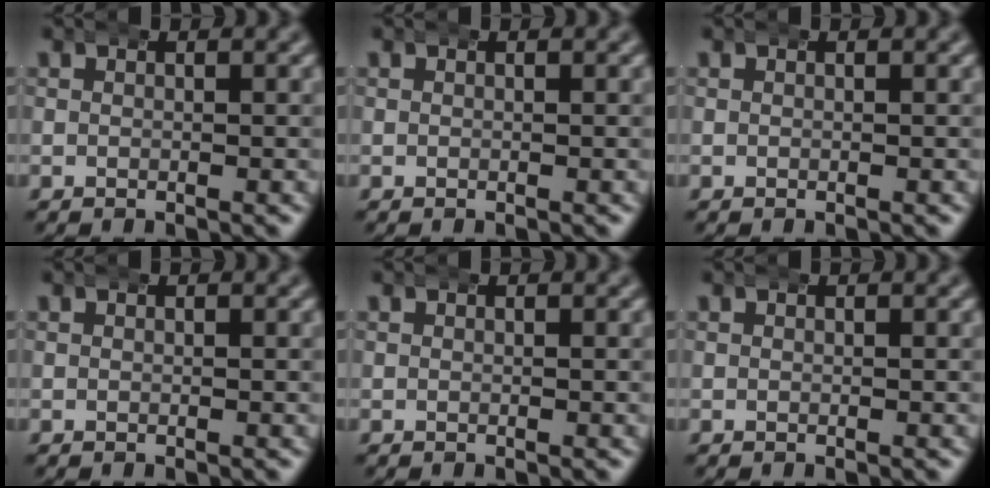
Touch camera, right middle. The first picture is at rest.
{"total": 0.0}
{"total": 0.0}
{"total": 0.0}
{"total": 0.0}
{"total": 0.0}